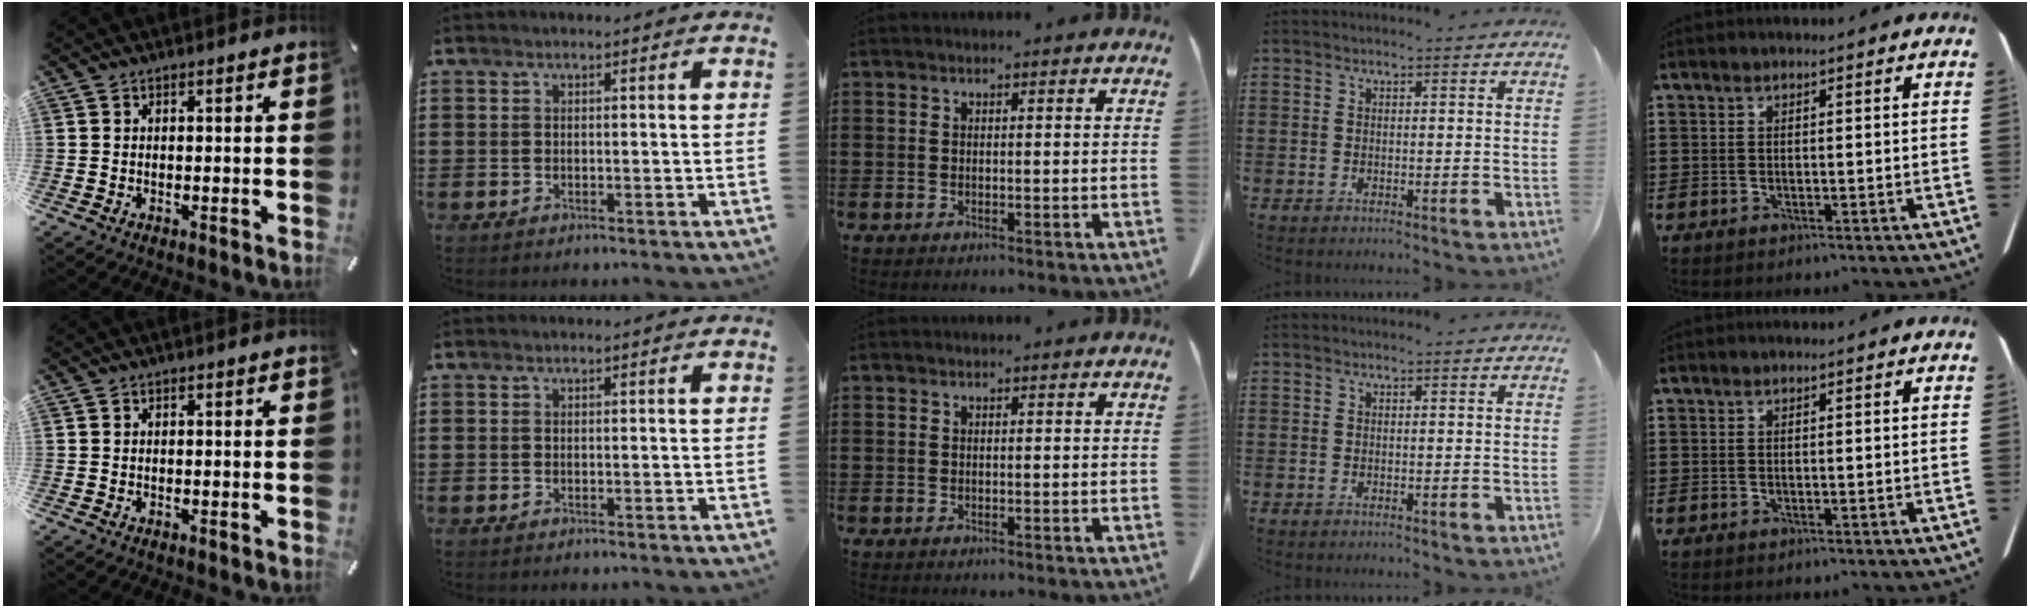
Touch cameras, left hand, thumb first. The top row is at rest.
{}